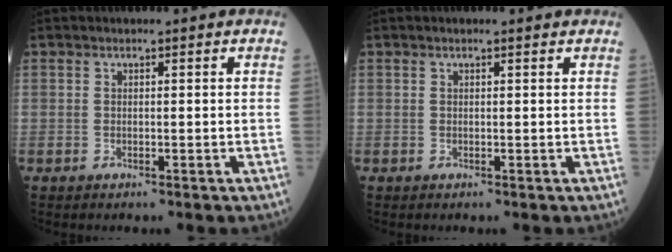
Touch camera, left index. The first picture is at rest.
{"total": 1.4, "force": [1.2, 0.0, 0.7], "torque": [-0.012, 0.010, 0.017]}